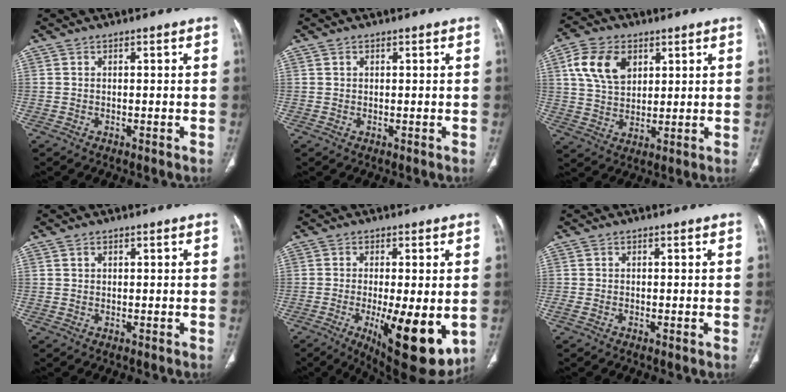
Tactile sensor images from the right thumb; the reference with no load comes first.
{"total": 0.6, "force": [0.3, 0.4, 0.2], "torque": [-0.003, 0.000, 0.005]}
{"total": 11.0, "force": [4.2, 7.4, 7.0], "torque": [-0.117, -0.007, 0.081]}
{"total": 0.8, "force": [0.4, 0.6, 0.4], "torque": [-0.004, -0.001, 0.008]}
{"total": 15.3, "force": [-3.7, 4.8, 14.1], "torque": [-0.192, -0.026, -0.039]}
{"total": 1.2, "force": [-0.4, 0.4, 1.1], "torque": [-0.028, -0.005, -0.009]}